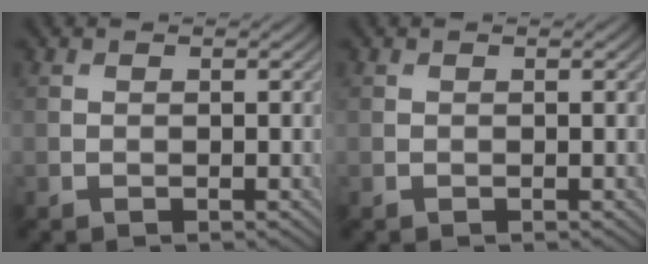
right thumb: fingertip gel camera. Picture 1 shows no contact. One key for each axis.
{"total": 0.0}